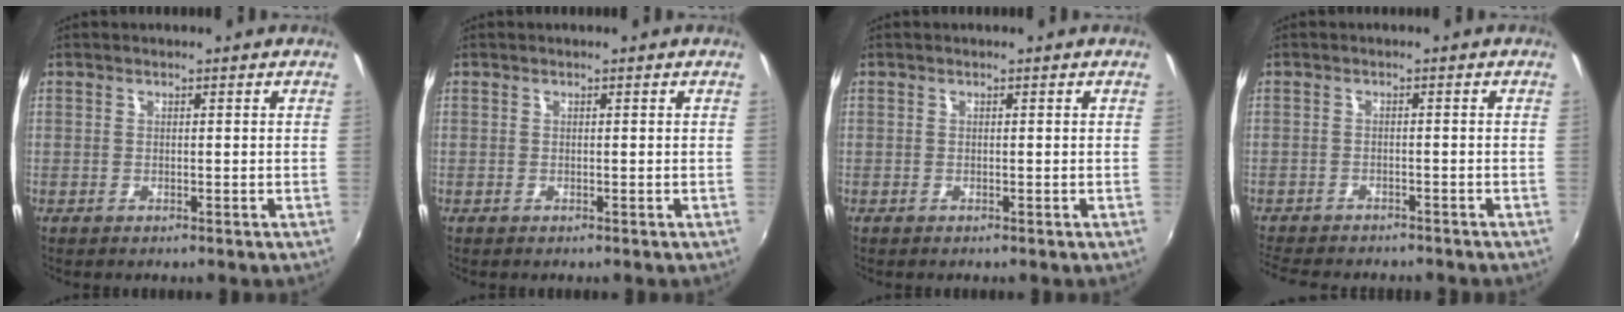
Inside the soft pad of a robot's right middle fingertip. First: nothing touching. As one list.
[{"total": 0.0}, {"total": 0.0}, {"total": 8.9, "force": [-7.9, 2.4, 3.1], "torque": [-0.083, -0.022, -0.124]}]